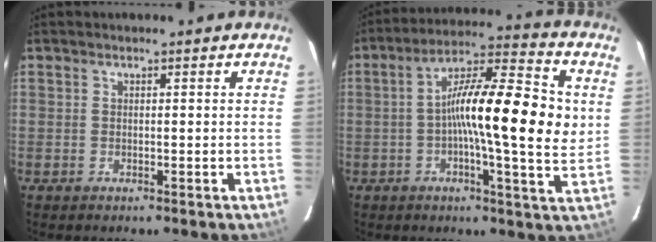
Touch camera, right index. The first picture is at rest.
{"total": 17.3, "force": [1.2, 3.1, 17.0], "torque": [-0.270, 0.020, 0.001]}